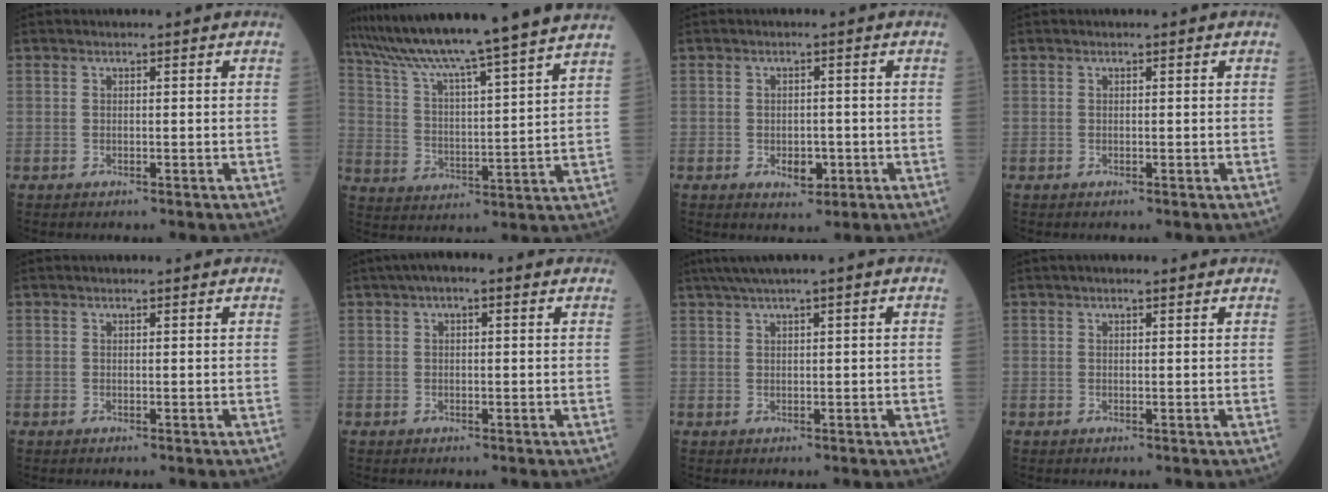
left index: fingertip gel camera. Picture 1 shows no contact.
{"total": 21.4, "force": [18.7, -2.2, 10.1], "torque": [-0.177, -0.020, 0.280]}
{"total": 2.9, "force": [-0.9, 1.8, 2.1], "torque": [-0.031, 0.002, -0.006]}
{"total": 0.0}
{"total": 1.3, "force": [1.2, 0.1, 0.6], "torque": [-0.009, 0.015, 0.018]}
{"total": 4.5, "force": [2.5, 1.3, 3.5], "torque": [-0.058, 0.029, 0.034]}
{"total": 4.5, "force": [3.0, -0.5, 3.3], "torque": [-0.068, 0.023, 0.057]}
{"total": 3.0, "force": [2.4, 0.4, 1.7], "torque": [-0.024, 0.025, 0.034]}